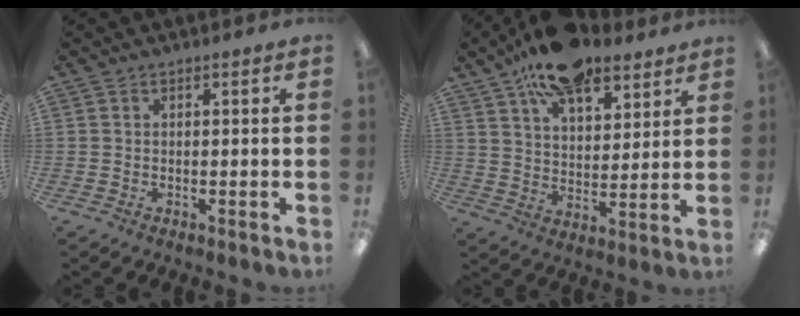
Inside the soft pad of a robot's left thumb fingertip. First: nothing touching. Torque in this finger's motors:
{"motor_torque": [1.46, 0.94, 1.80, -0.98, 0.14]}